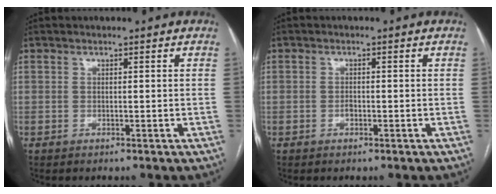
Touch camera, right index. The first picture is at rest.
{"total": 0.9, "force": [-0.5, 0.5, 0.6], "torque": [-0.010, 0.003, -0.008]}